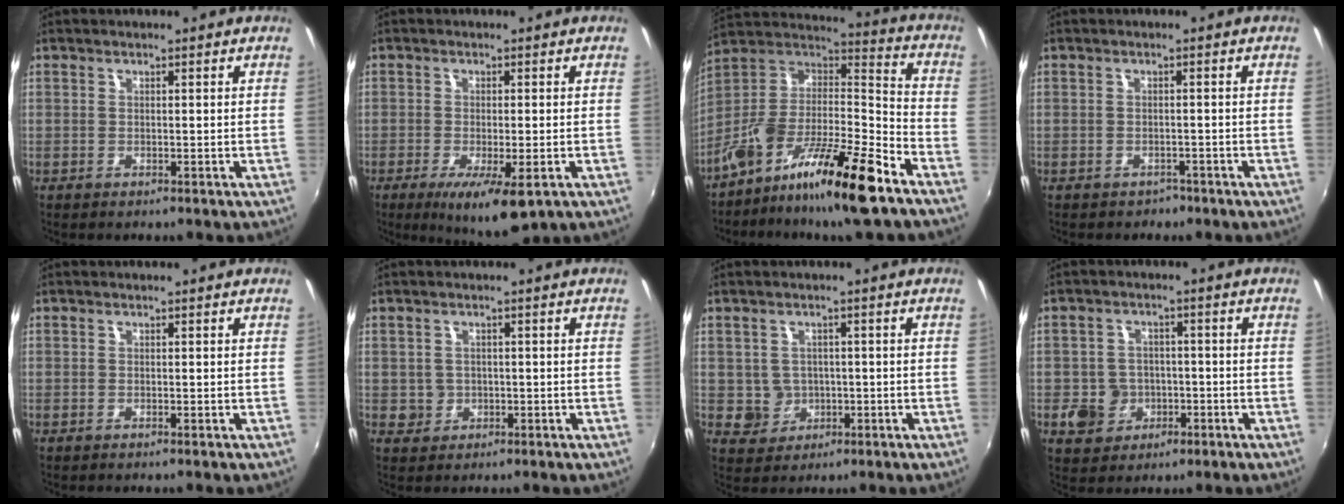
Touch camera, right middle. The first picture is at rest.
{"total": 9.2, "force": [-4.5, 2.3, 7.6], "torque": [-0.137, -0.028, -0.064]}
{"total": 19.2, "force": [-12.3, 3.5, 14.3], "torque": [-0.255, -0.008, -0.226]}
{"total": 2.6, "force": [-1.8, 1.7, 0.5], "torque": [-0.014, -0.003, -0.022]}
{"total": 0.0}
{"total": 2.9, "force": [-0.3, 2.9, 0.4], "torque": [-0.009, 0.001, -0.001]}
{"total": 4.3, "force": [-0.5, 4.2, 0.6], "torque": [-0.020, 0.008, 0.004]}
{"total": 6.8, "force": [-2.2, 6.2, 1.8], "torque": [-0.056, 0.013, -0.022]}